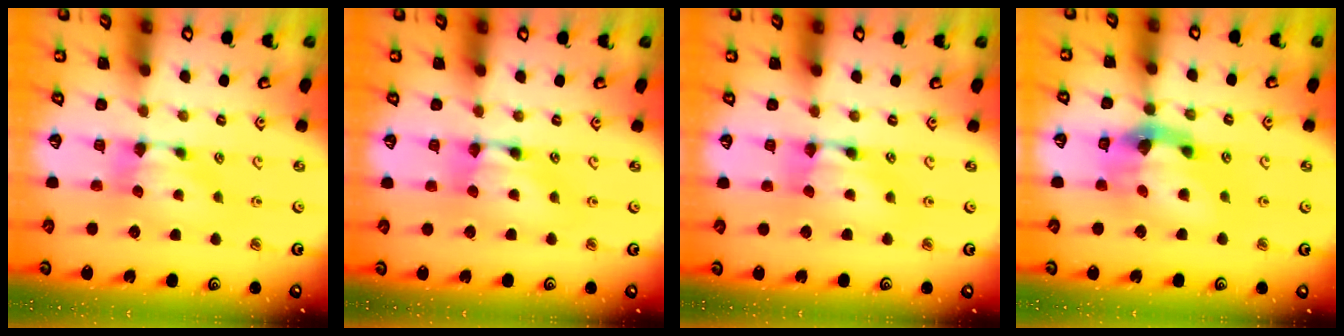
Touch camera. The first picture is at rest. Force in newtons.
{"total": 2.0, "press": 2.0, "slide": 0.1}
{"total": 2.2, "press": 2.2, "slide": 0.1}
{"total": 8.0, "press": 7.6, "slide": 2.7}